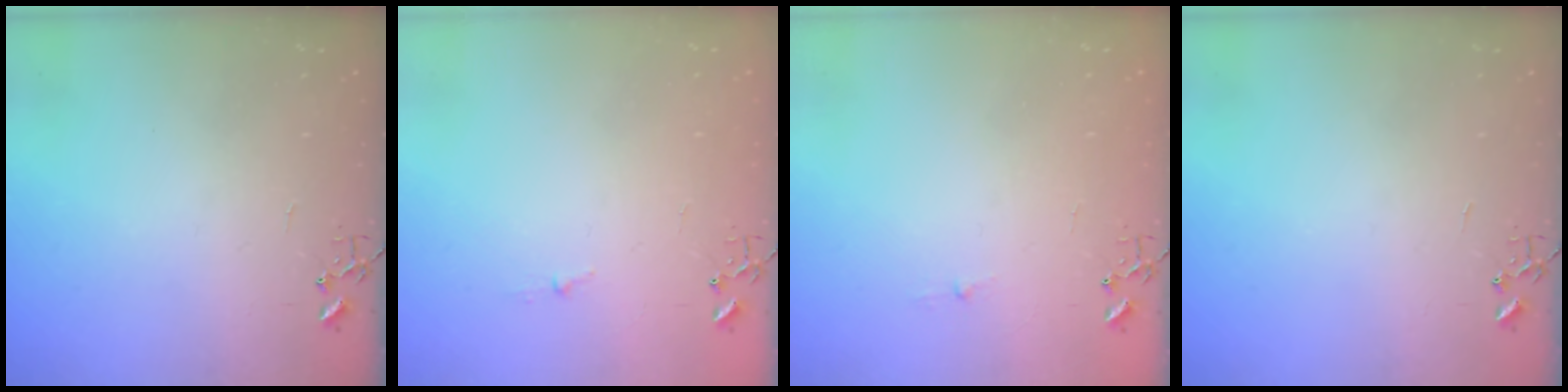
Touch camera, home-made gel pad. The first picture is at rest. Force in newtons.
{"total": 3.1, "press": 3.1, "slide": 0.4}
{"total": 2.6, "press": 2.5, "slide": 0.4}
{"total": 0.0}